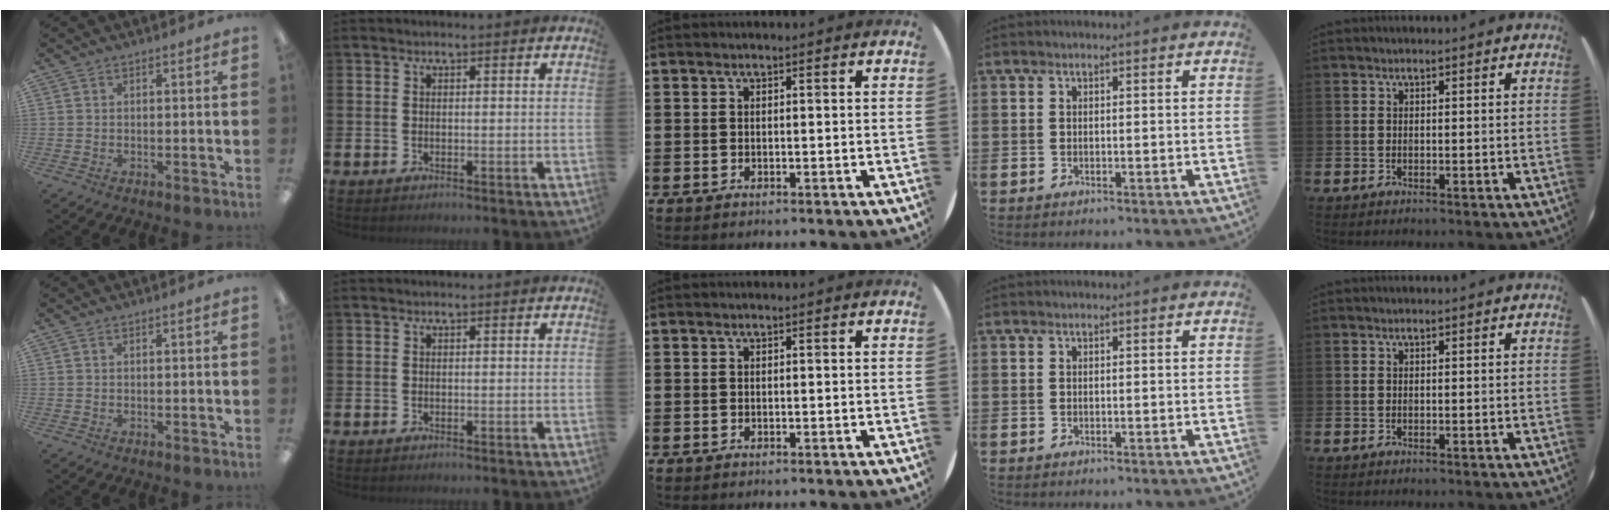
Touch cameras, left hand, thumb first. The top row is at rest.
{}